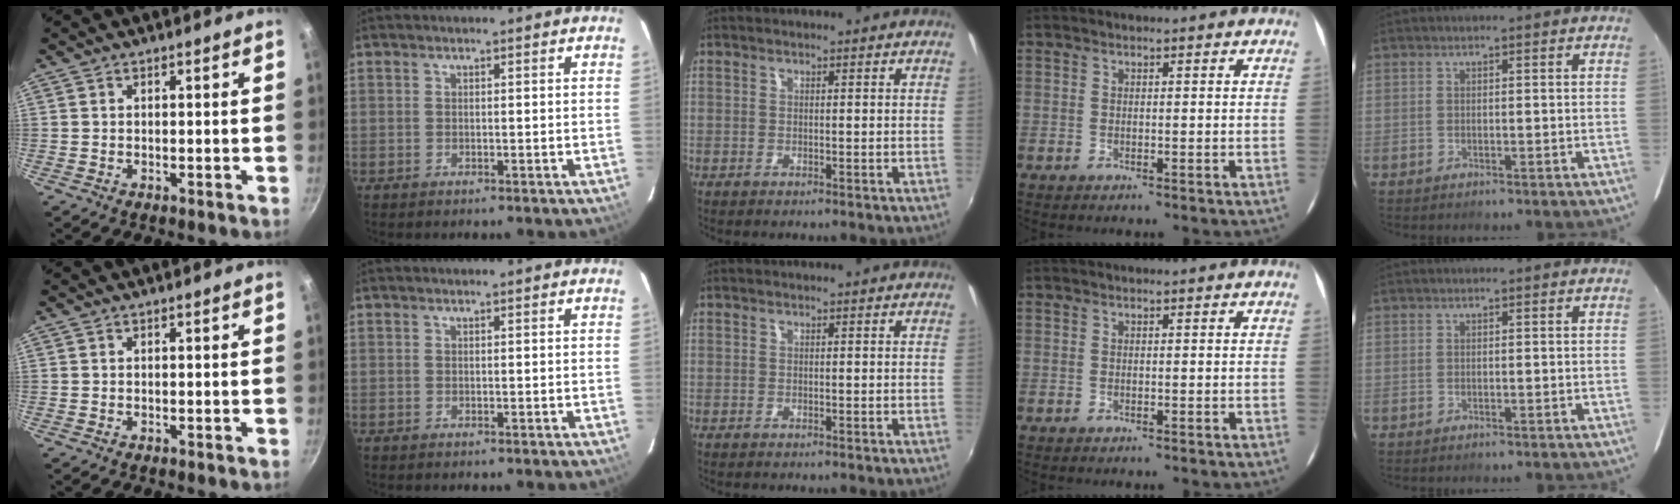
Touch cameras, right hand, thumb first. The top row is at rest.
{}